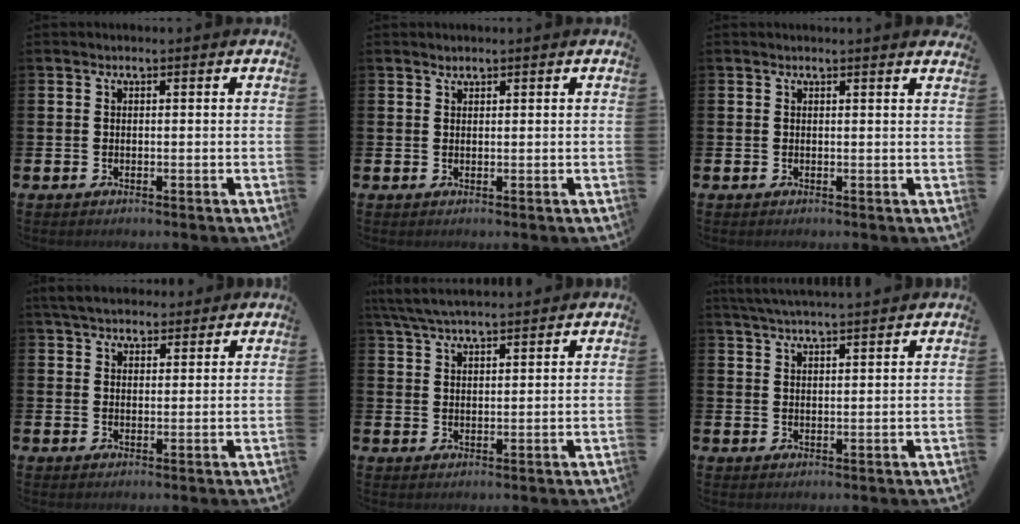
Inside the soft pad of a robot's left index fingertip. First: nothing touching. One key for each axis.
{"total": 0.9, "fx": 0.8, "fy": 0.3, "fz": -0.1, "tx": 0.017, "ty": -0.004, "tz": 0.012}
{"total": 0.6, "fx": 0.6, "fy": -0.1, "fz": 0.0, "tx": 0.004, "ty": -0.003, "tz": 0.011}
{"total": 4.9, "fx": 4.5, "fy": 1.5, "fz": 1.0, "tx": -0.026, "ty": -0.017, "tz": 0.083}
{"total": 5.1, "fx": 4.8, "fy": 0.6, "fz": 1.6, "tx": -0.045, "ty": -0.018, "tz": 0.089}
{"total": 4.0, "fx": 4.0, "fy": -0.4, "fz": 0.6, "tx": -0.018, "ty": -0.017, "tz": 0.071}